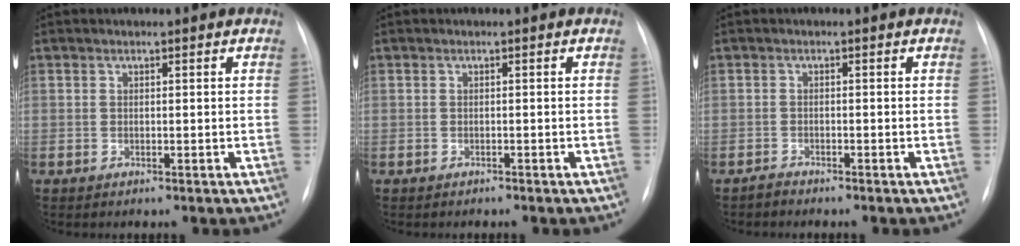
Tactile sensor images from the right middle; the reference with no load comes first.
{"total": 0.9, "force": [-0.7, 0.3, 0.4], "torque": [-0.010, -0.001, -0.007]}
{"total": 1.0, "force": [-1.0, 0.1, 0.0], "torque": [-0.002, -0.002, -0.018]}